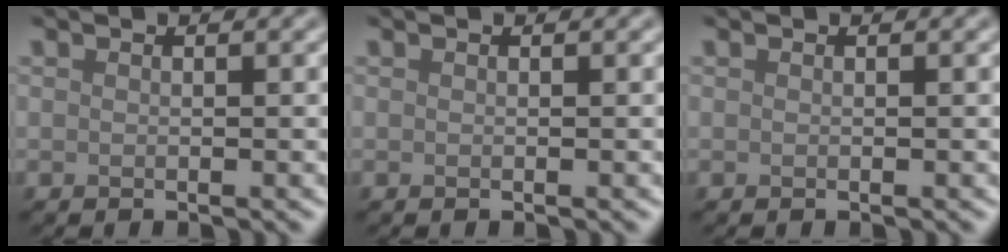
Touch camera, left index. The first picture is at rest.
{"total": 0.0}
{"total": 0.0}